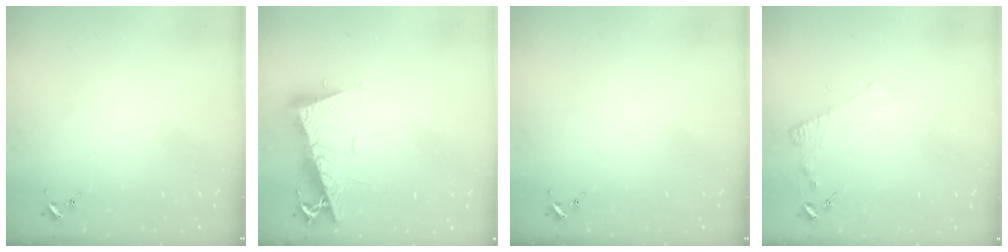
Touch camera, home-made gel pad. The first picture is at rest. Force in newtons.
{"total": 10.6, "press": 10.5, "slide": 1.3}
{"total": 0.0}
{"total": 4.6, "press": 4.6, "slide": 0.5}